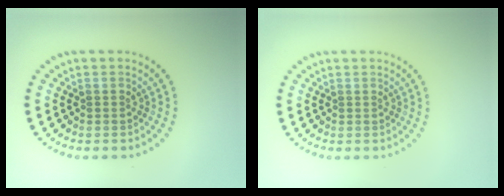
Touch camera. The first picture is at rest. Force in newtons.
{"total": 0.0}